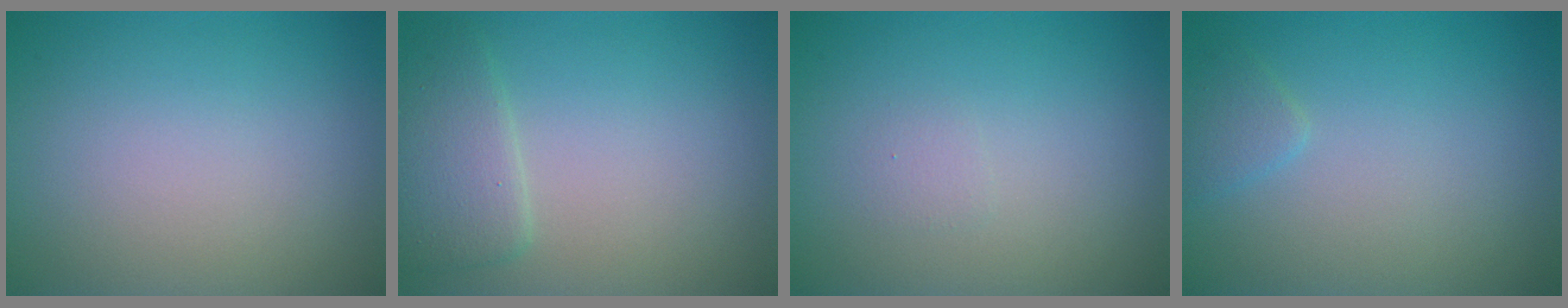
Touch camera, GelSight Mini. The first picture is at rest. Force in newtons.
{"total": 2.8, "press": 2.8, "slide": 0.2}
{"total": 0.6, "press": 0.6, "slide": 0.1}
{"total": 1.2, "press": 1.2, "slide": 0.1}